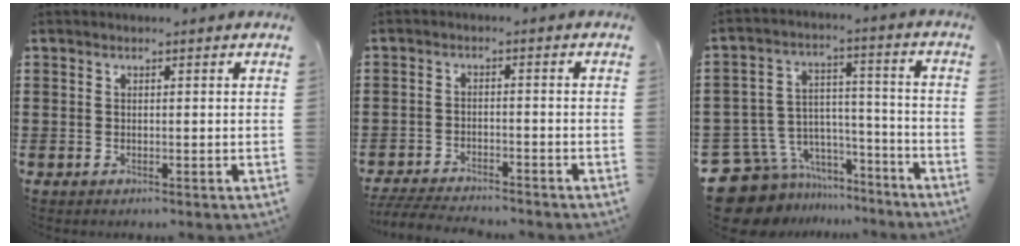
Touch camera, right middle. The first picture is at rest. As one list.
[{"total": 4.4, "force": [-4.3, 0.5, 0.9], "torque": [-0.027, -0.005, -0.091]}, {"total": 9.3, "force": [-7.4, 5.5, 1.1], "torque": [-0.055, 0.007, -0.141]}]